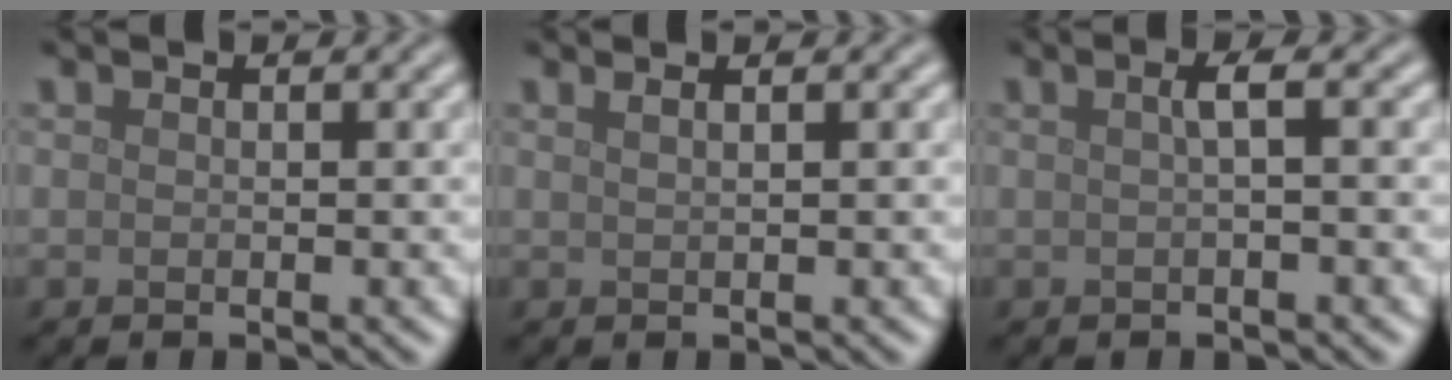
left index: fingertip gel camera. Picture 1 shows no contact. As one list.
[{"total": 2.2, "force": [1.3, 1.1, 1.4], "torque": [0.000, 0.002, -0.009]}, {"total": 1.8, "force": [0.2, 0.4, 1.7], "torque": [-0.028, 0.006, -0.001]}]